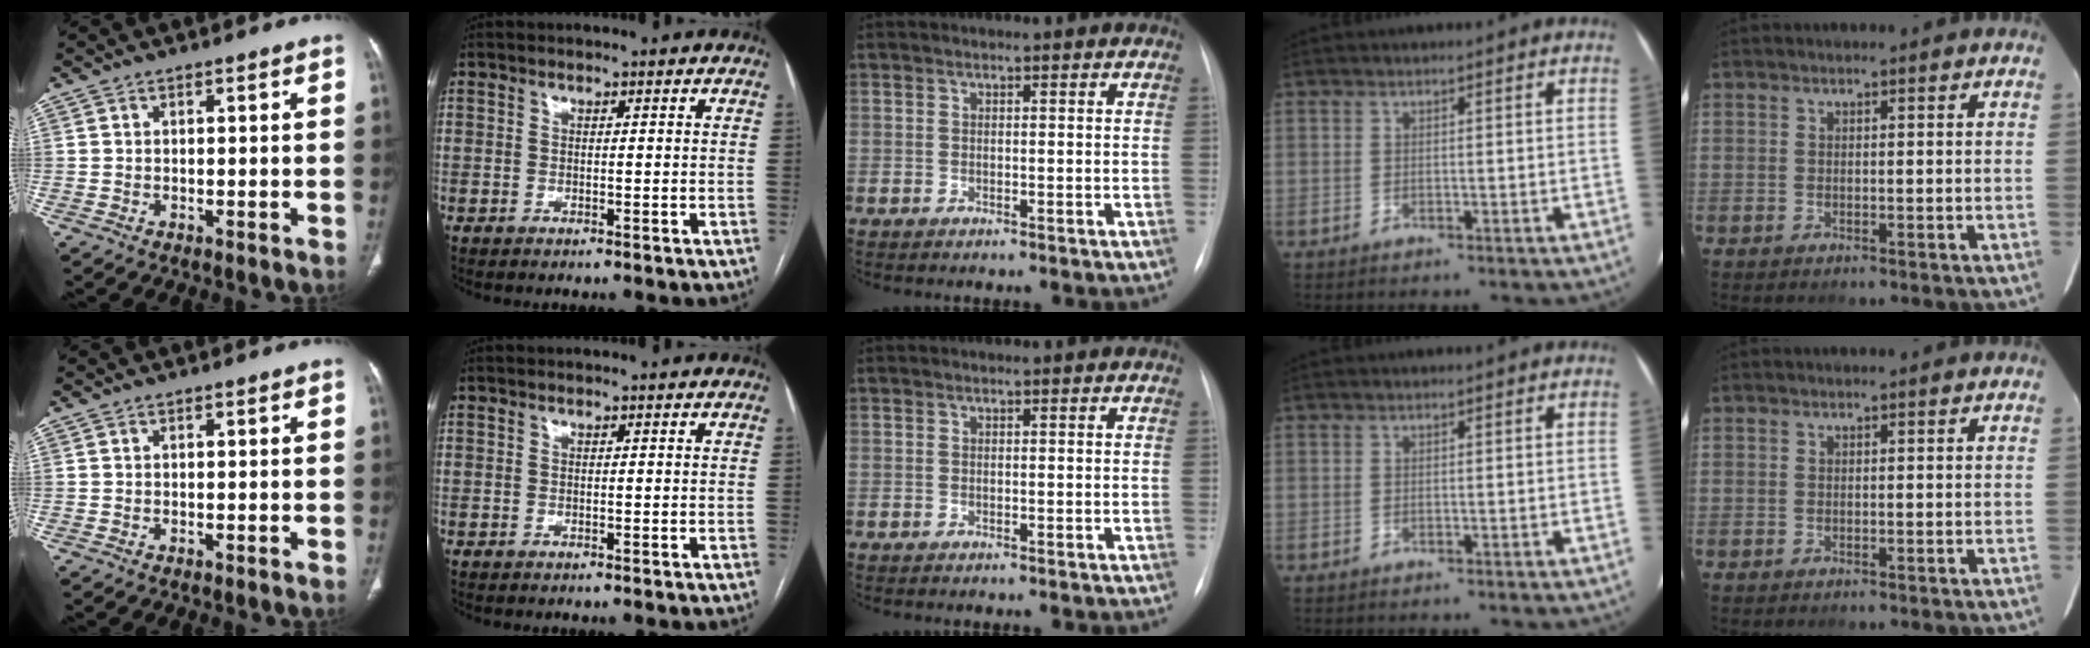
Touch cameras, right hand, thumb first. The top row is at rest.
{}